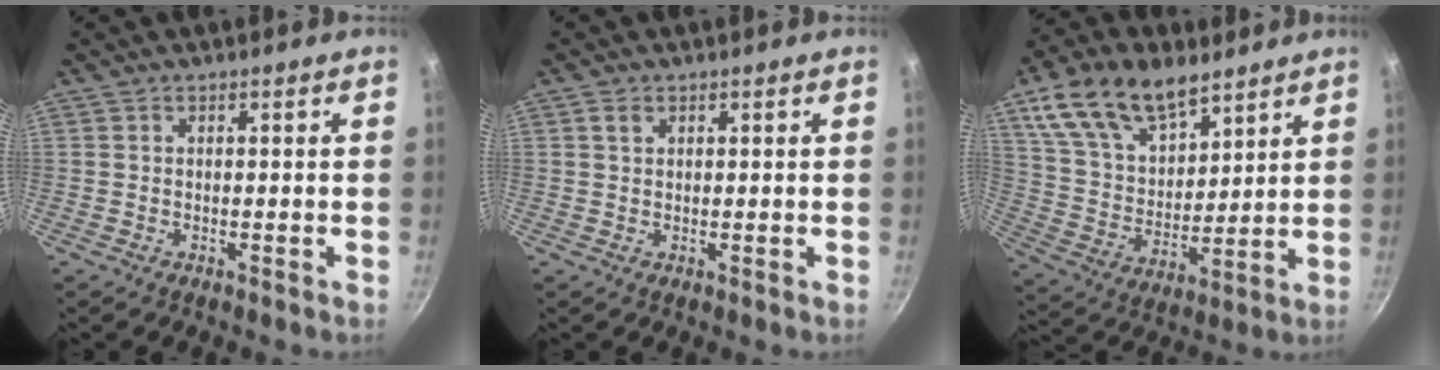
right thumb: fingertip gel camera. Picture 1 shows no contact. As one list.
[{"total": 1.4, "force": [0.8, 0.9, 0.8], "torque": [-0.011, 0.000, 0.012]}, {"total": 18.5, "force": [11.1, 10.2, 10.8], "torque": [-0.166, -0.040, 0.209]}]